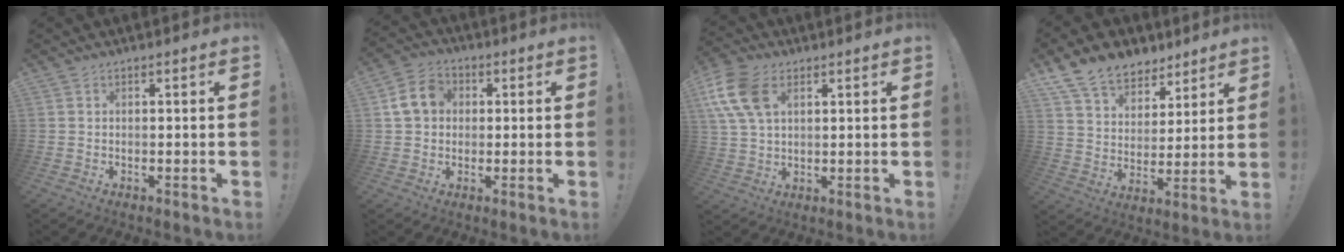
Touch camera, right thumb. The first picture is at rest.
{"total": 9.3, "force": [2.0, 7.8, 4.6], "torque": [-0.073, 0.015, 0.046]}
{"total": 13.6, "force": [5.0, 8.9, 8.9], "torque": [-0.184, -0.007, 0.098]}
{"total": 13.6, "force": [10.1, 8.1, 4.2], "torque": [-0.078, -0.068, 0.194]}